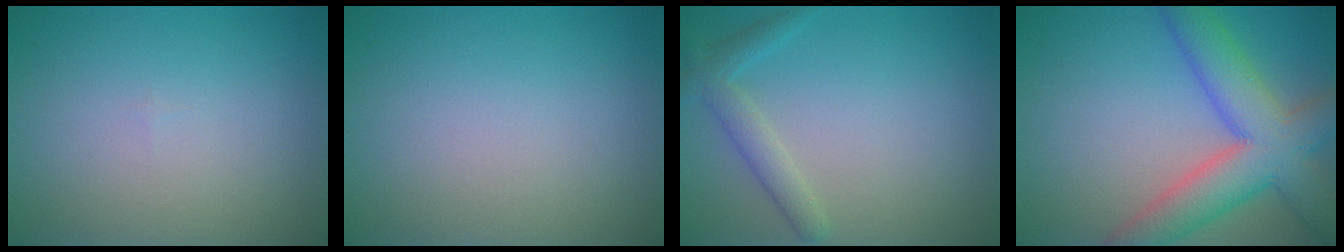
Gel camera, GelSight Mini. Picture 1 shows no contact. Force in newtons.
{"total": 0.0}
{"total": 2.3, "press": 2.3, "slide": 0.1}
{"total": 8.5, "press": 8.5, "slide": 0.4}